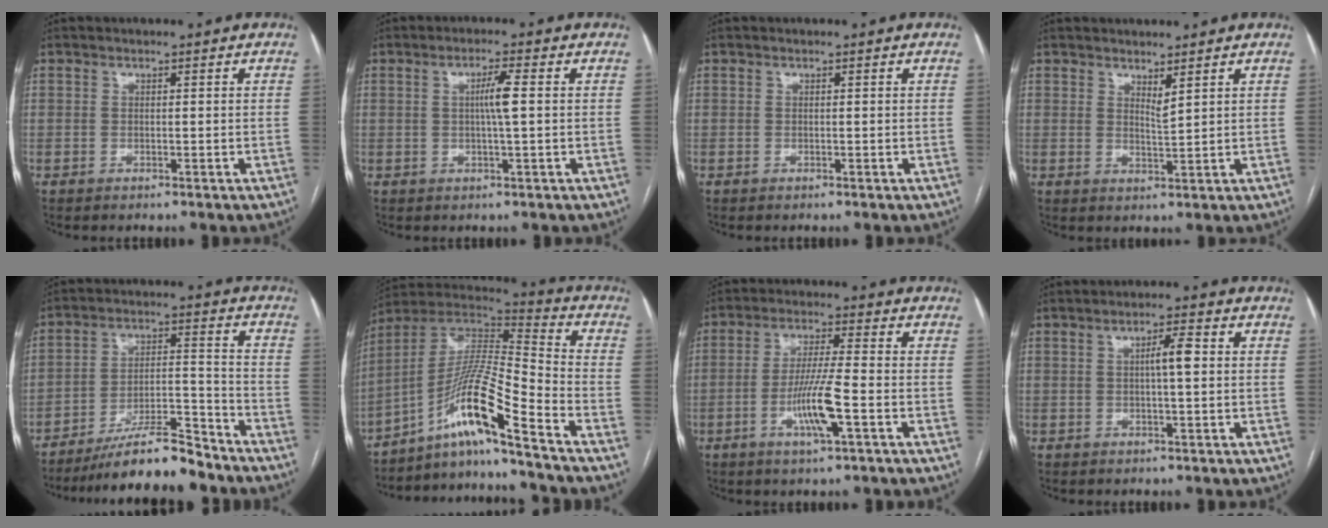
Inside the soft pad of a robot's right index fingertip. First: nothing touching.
{"total": 3.5, "force": [0.4, -0.3, 3.4], "torque": [-0.065, 0.001, 0.009]}
{"total": 0.0}
{"total": 1.8, "force": [1.5, -0.1, 1.1], "torque": [-0.024, -0.014, 0.032]}
{"total": 12.8, "force": [-11.1, 1.6, 6.2], "torque": [-0.097, 0.014, -0.189]}
{"total": 14.0, "force": [-9.4, -1.0, 10.4], "torque": [-0.202, 0.013, -0.170]}
{"total": 10.3, "force": [-3.4, 0.1, 9.7], "torque": [-0.194, -0.010, -0.064]}
{"total": 3.5, "force": [0.3, 0.2, 3.5], "torque": [-0.058, 0.005, 0.004]}